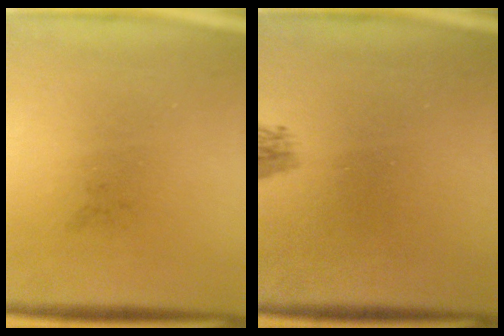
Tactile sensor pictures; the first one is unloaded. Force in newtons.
{"total": 1.3}